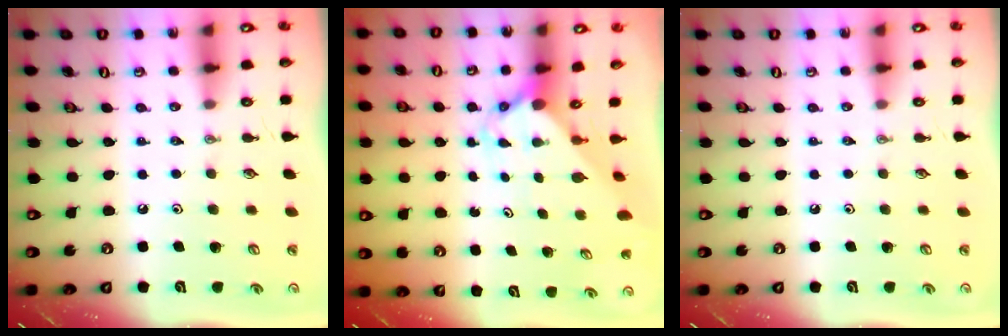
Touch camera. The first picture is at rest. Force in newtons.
{"total": 2.8, "press": 2.8, "slide": 0.3}
{"total": 0.0}